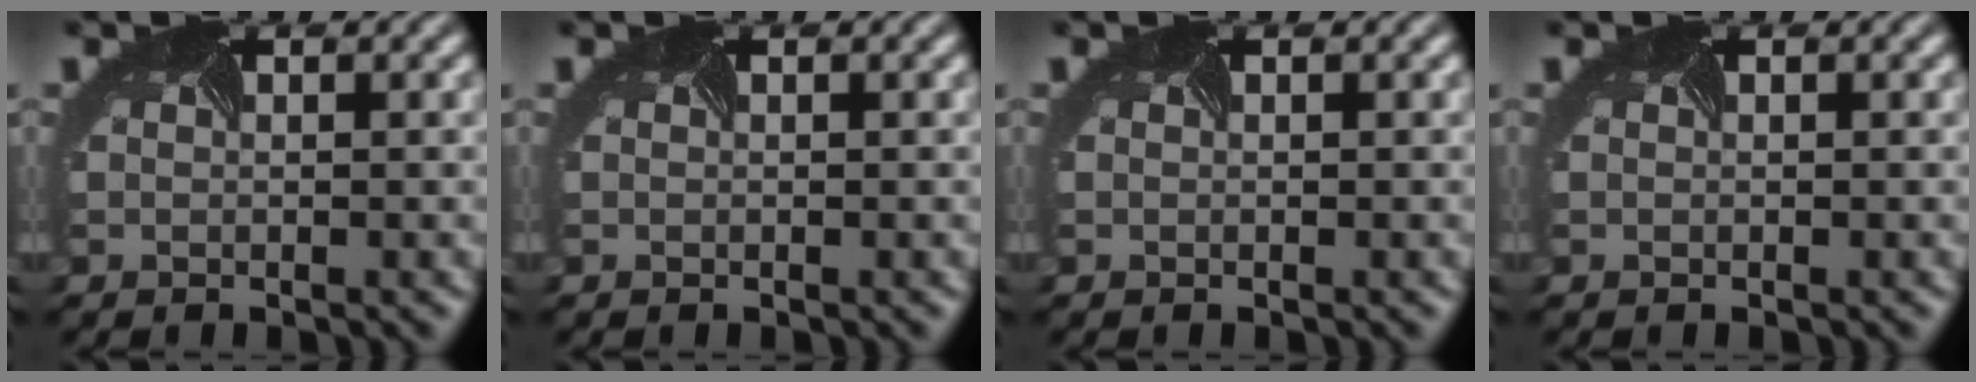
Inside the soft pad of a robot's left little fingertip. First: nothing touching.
{"total": 0.0}
{"total": 0.0}
{"total": 0.0}